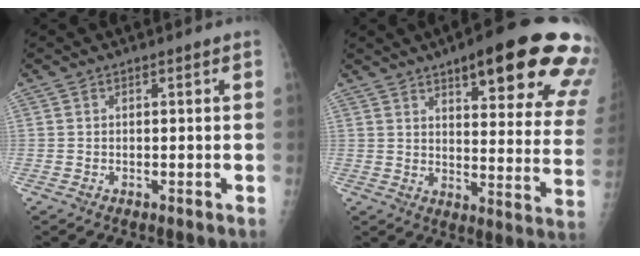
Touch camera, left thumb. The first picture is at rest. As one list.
[{"total": 24.4, "force": [14.5, 6.3, 18.6], "torque": [-0.198, -0.050, 0.181]}]